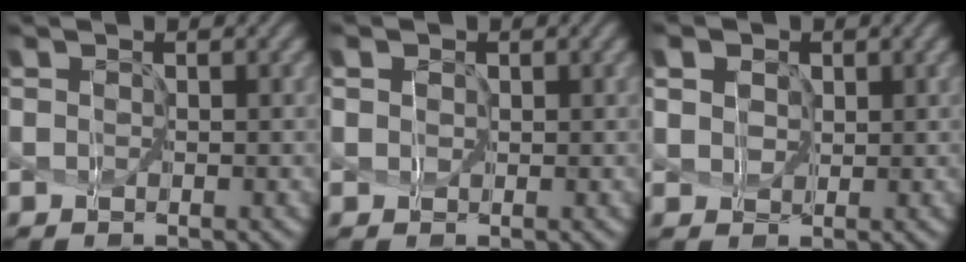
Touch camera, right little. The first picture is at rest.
{"total": 2.2, "force": [0.9, 1.7, 1.0], "torque": [-0.007, 0.022, -0.001]}
{"total": 5.8, "force": [2.7, 4.1, 3.0], "torque": [-0.064, 0.022, 0.029]}